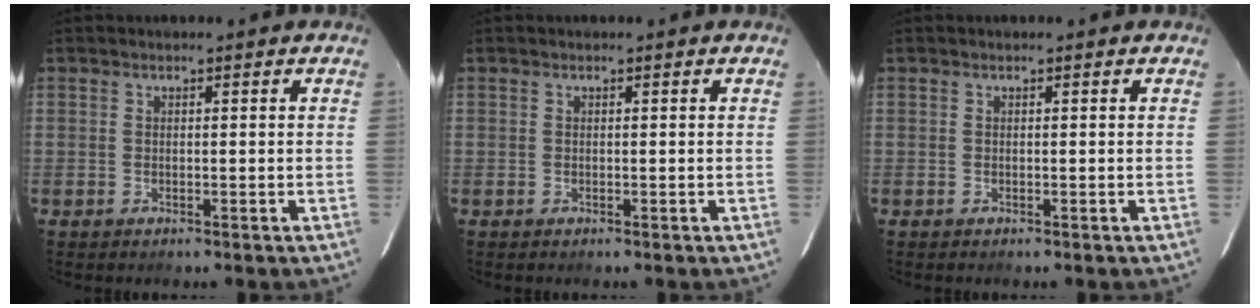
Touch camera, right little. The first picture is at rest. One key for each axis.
{"total": 0.0}
{"total": 0.0}